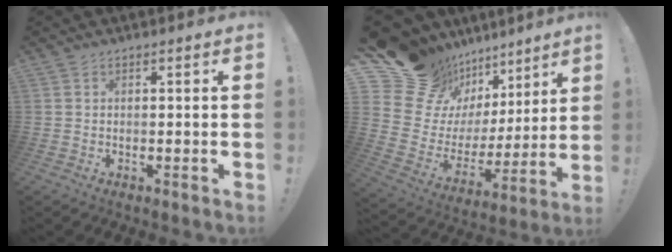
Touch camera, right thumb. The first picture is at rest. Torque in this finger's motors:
{"motor_torque": [-0.64, 2.38, 0.31, 0.38, 0.00]}